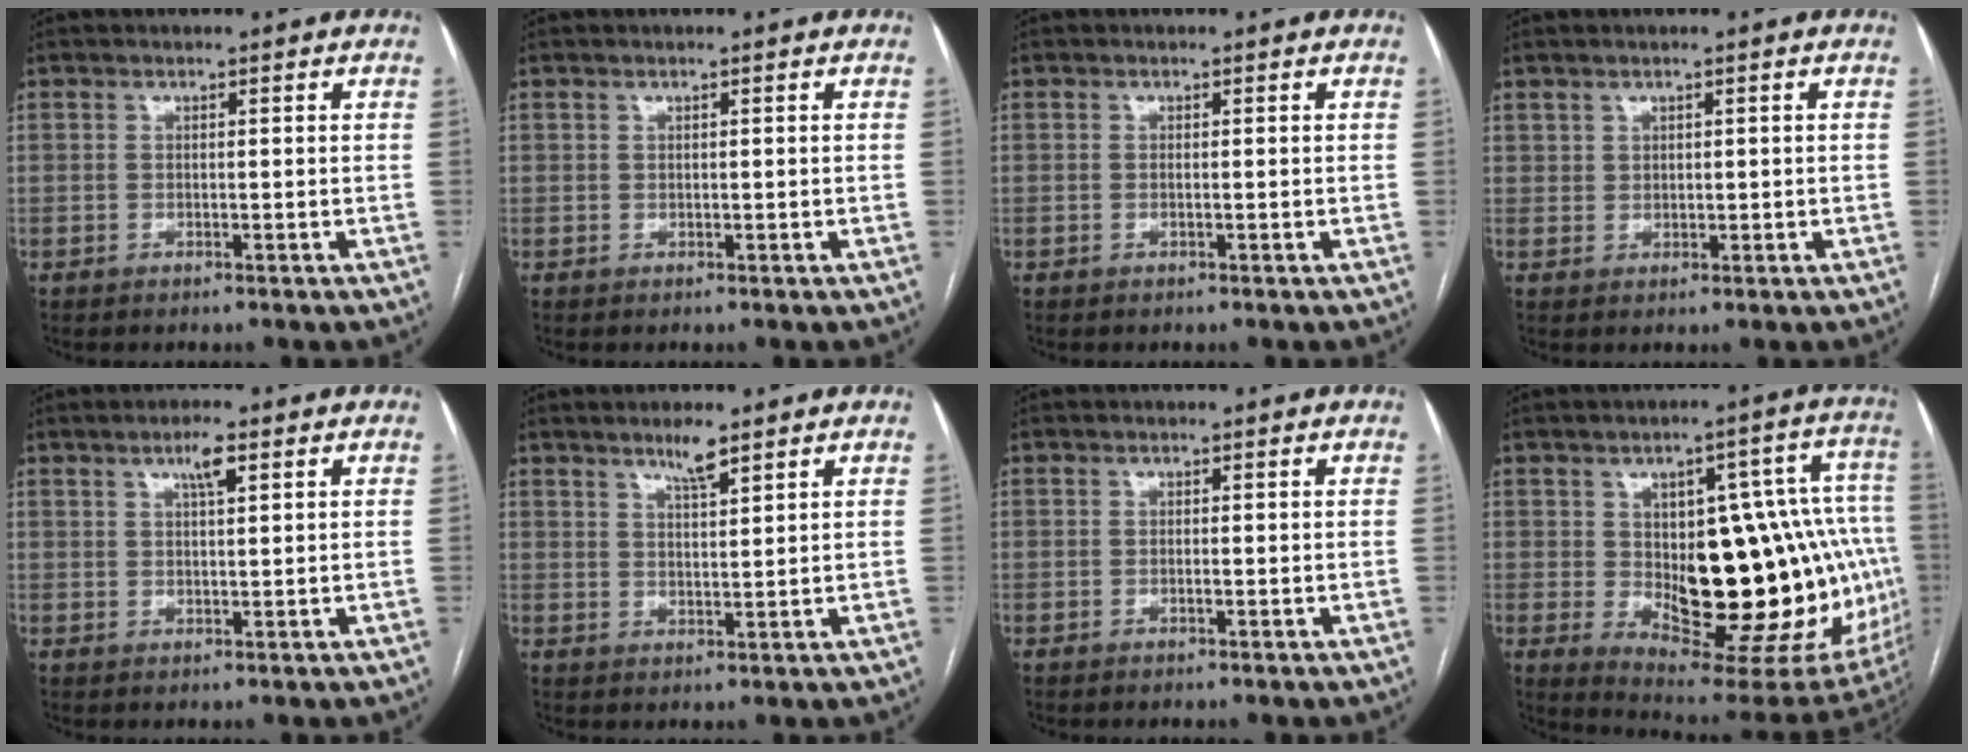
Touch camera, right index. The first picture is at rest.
{"total": 0.0}
{"total": 0.0}
{"total": 1.2, "force": [0.7, 0.9, 0.2], "torque": [0.003, 0.001, 0.014]}
{"total": 3.2, "force": [1.8, 0.5, 2.5], "torque": [-0.044, 0.001, 0.030]}
{"total": 3.7, "force": [2.9, 0.4, 2.2], "torque": [-0.041, -0.004, 0.051]}
{"total": 0.6, "force": [-0.1, 0.1, 0.6], "torque": [-0.012, -0.001, -0.002]}
{"total": 29.0, "force": [-1.9, 11.2, 26.7], "torque": [-0.296, 0.028, 0.002]}